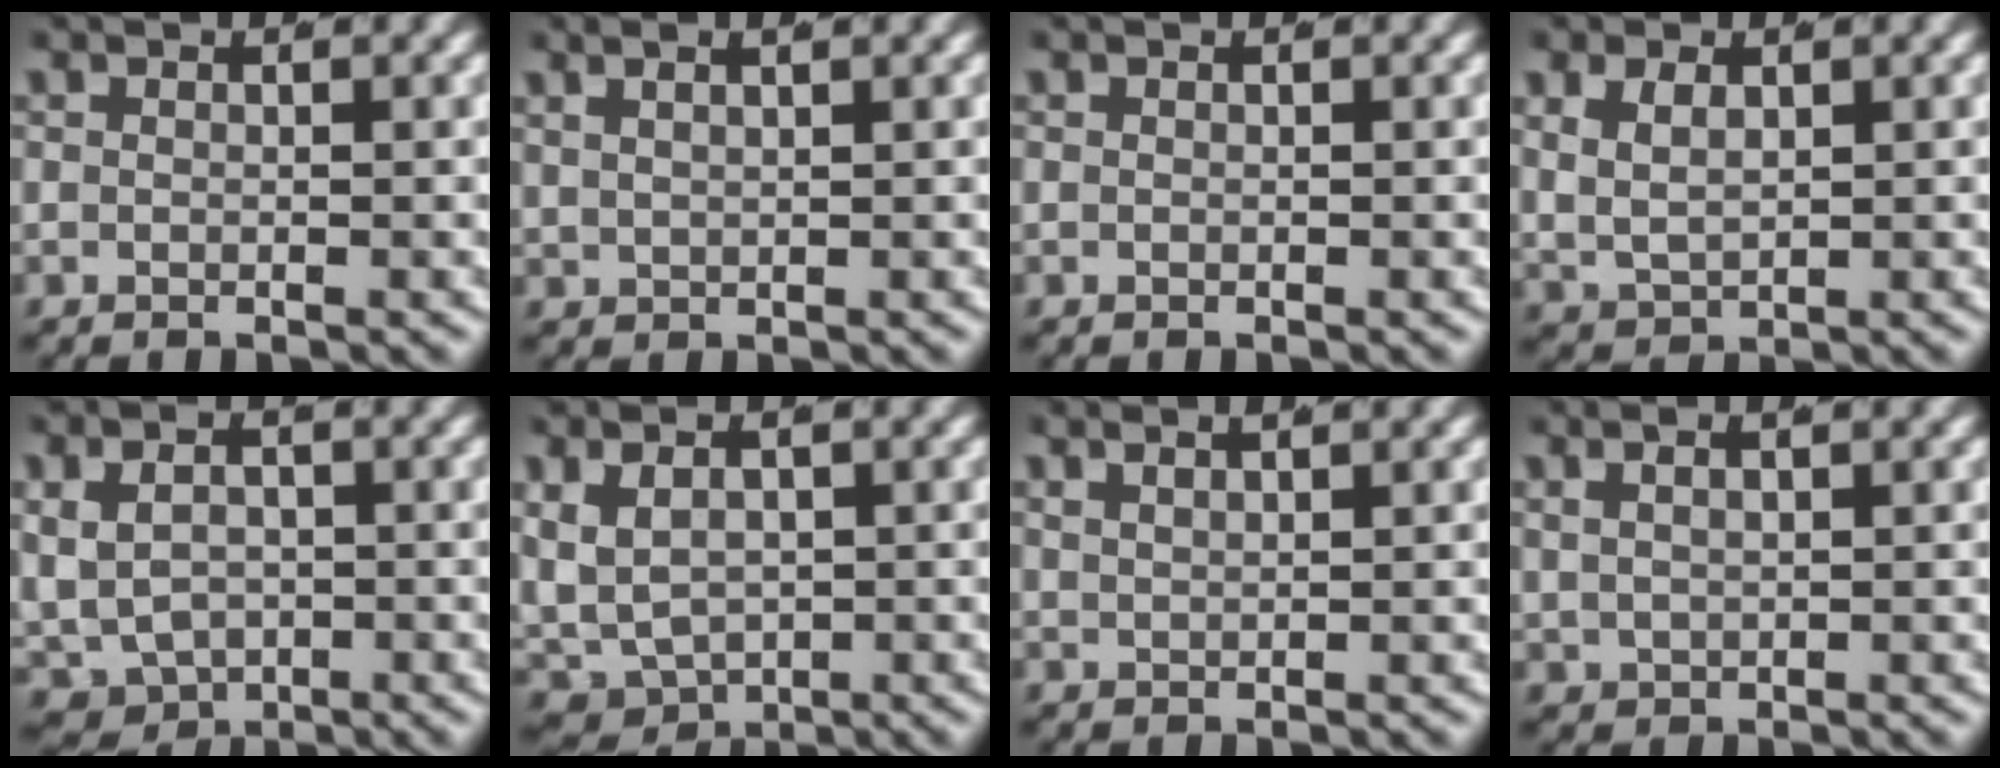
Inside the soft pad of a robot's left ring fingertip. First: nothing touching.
{"total": 2.1, "force": [1.8, 0.5, 1.0], "torque": [-0.012, 0.010, 0.035]}
{"total": 0.0}
{"total": 4.2, "force": [1.0, 3.5, 2.2], "torque": [-0.067, -0.008, 0.026]}
{"total": 8.6, "force": [-1.7, 7.6, 3.6], "torque": [-0.097, -0.046, -0.010]}
{"total": 9.3, "force": [-0.6, 8.2, 4.4], "torque": [-0.129, -0.044, 0.009]}
{"total": 2.8, "force": [2.5, 0.3, 1.2], "torque": [-0.014, 0.011, 0.044]}
{"total": 2.3, "force": [1.6, 0.9, 1.3], "torque": [-0.019, 0.008, 0.036]}